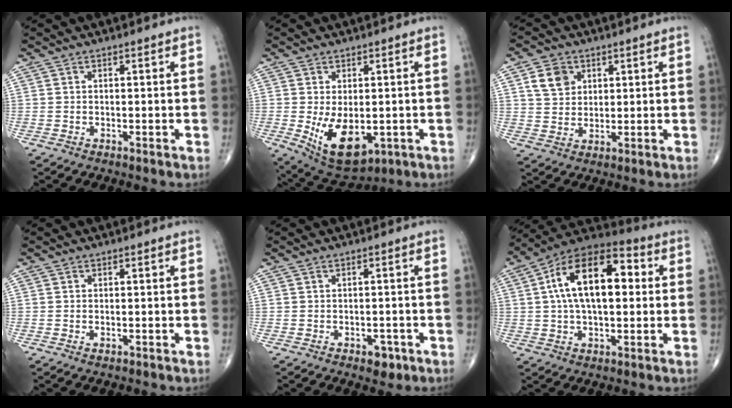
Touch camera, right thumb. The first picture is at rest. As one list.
[{"total": 11.3, "force": [-2.1, 6.3, 9.1], "torque": [-0.141, -0.015, -0.013]}, {"total": 6.3, "force": [2.5, 4.9, 2.9], "torque": [-0.031, -0.008, 0.048]}, {"total": 0.7, "force": [-0.2, 0.4, 0.6], "torque": [-0.011, -0.001, -0.001]}, {"total": 2.9, "force": [-1.4, 1.9, 1.8], "torque": [-0.005, 0.003, -0.014]}, {"total": 18.0, "force": [2.9, 9.3, 15.1], "torque": [-0.244, 0.031, 0.039]}]